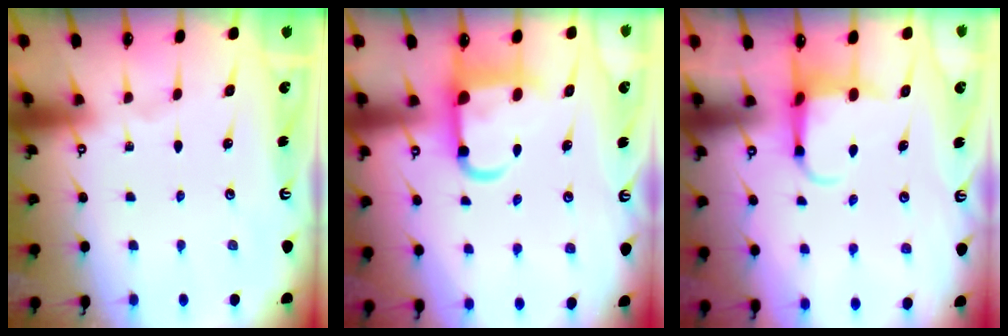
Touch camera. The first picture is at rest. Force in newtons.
{"total": 7.7, "press": 7.5, "slide": 1.3}
{"total": 4.7, "press": 4.7, "slide": 0.6}